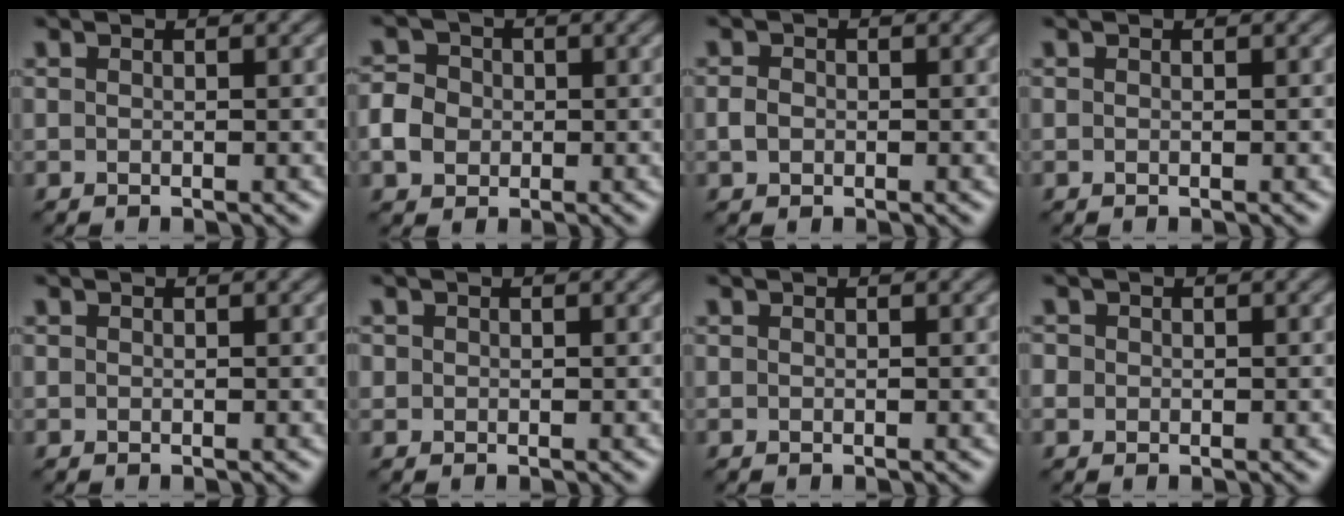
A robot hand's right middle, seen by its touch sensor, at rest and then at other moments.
{"total": 3.2, "force": [-0.5, 2.9, 1.4], "torque": [-0.029, 0.004, -0.013]}
{"total": 1.3, "force": [-0.2, 1.1, 0.7], "torque": [-0.013, -0.001, -0.009]}
{"total": 0.0}
{"total": 0.0}
{"total": 0.6, "force": [0.1, 0.6, 0.1], "torque": [0.005, 0.000, 0.000]}
{"total": 0.0}
{"total": 1.2, "force": [0.0, 1.2, 0.3], "torque": [0.001, -0.002, -0.002]}